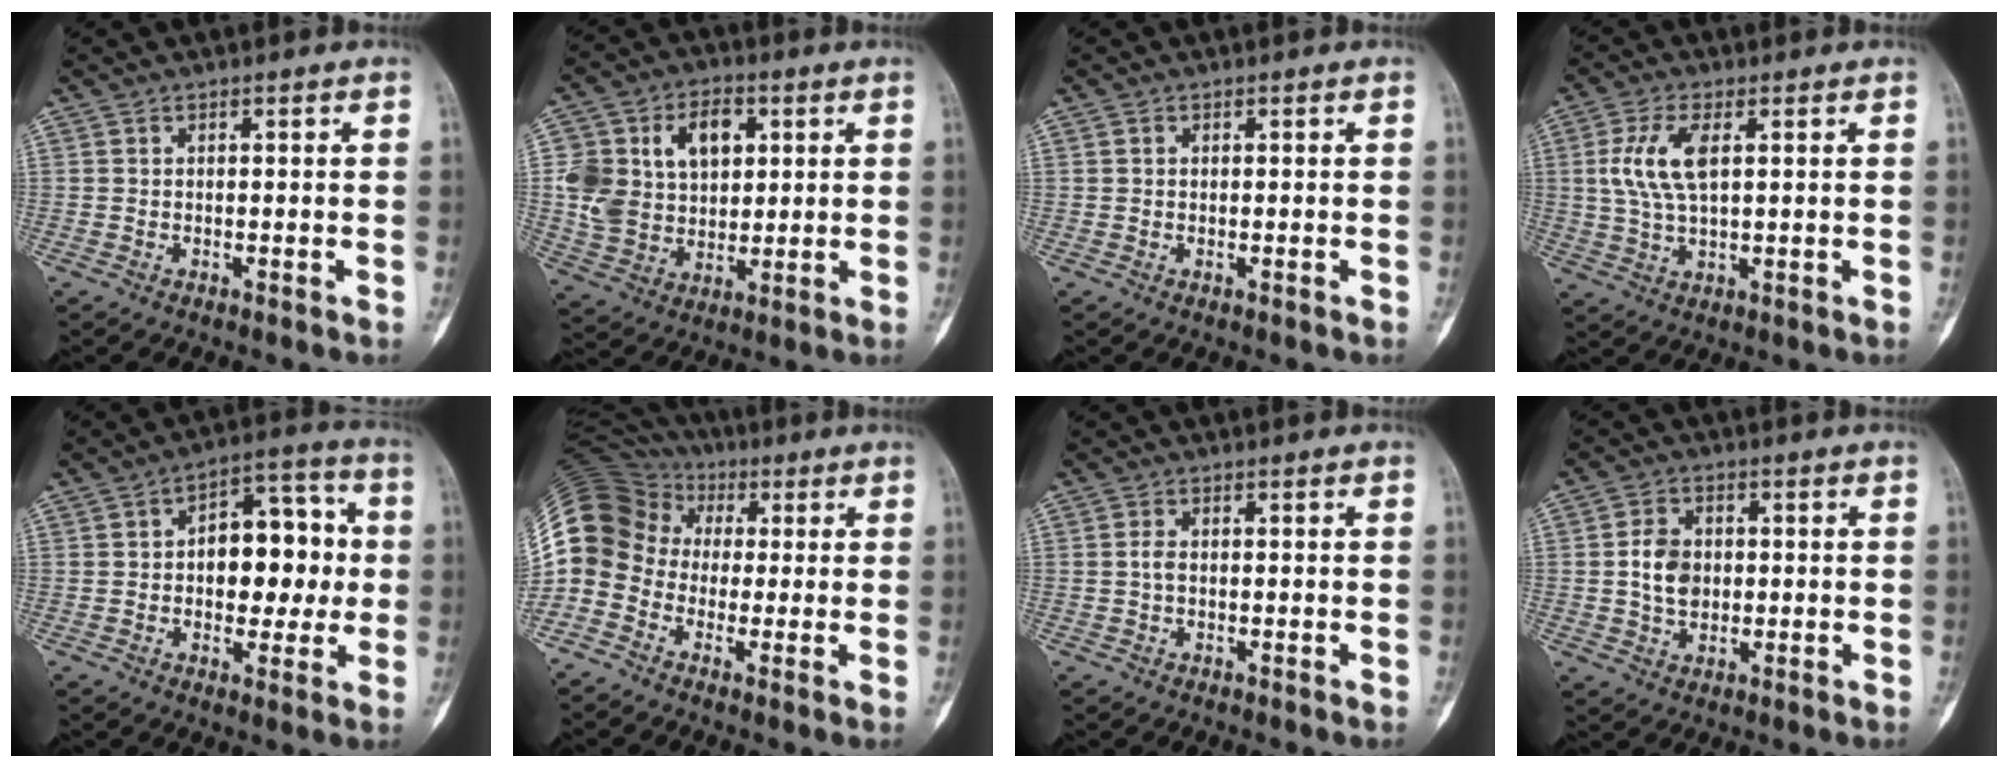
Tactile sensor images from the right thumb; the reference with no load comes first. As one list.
[{"total": 15.1, "force": [3.6, 10.9, 9.8], "torque": [-0.138, 0.006, 0.072]}, {"total": 0.0}, {"total": 8.4, "force": [1.9, 3.8, 7.2], "torque": [-0.157, 0.000, 0.039]}, {"total": 13.8, "force": [0.4, 8.3, 11.0], "torque": [-0.106, 0.033, 0.000]}, {"total": 14.7, "force": [-1.1, 12.6, 7.5], "torque": [-0.158, 0.060, -0.033]}, {"total": 1.4, "force": [-0.1, 0.9, 1.1], "torque": [-0.019, 0.002, -0.005]}, {"total": 6.3, "force": [0.1, 4.8, 4.1], "torque": [-0.056, 0.003, 0.000]}]